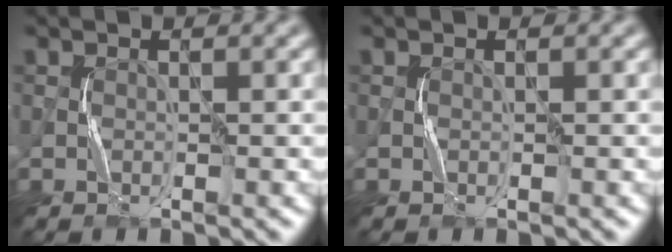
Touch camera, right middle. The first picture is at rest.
{"total": 0.0}